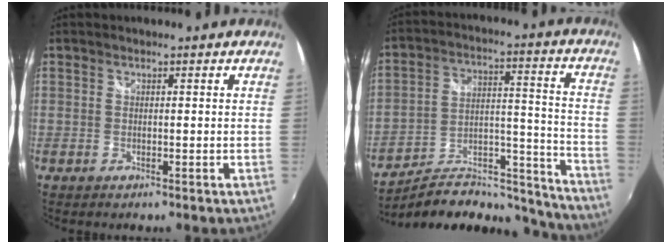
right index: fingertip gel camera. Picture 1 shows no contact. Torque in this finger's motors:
{"motor_torque": [-0.64, -0.66, 0.34, 0.05]}